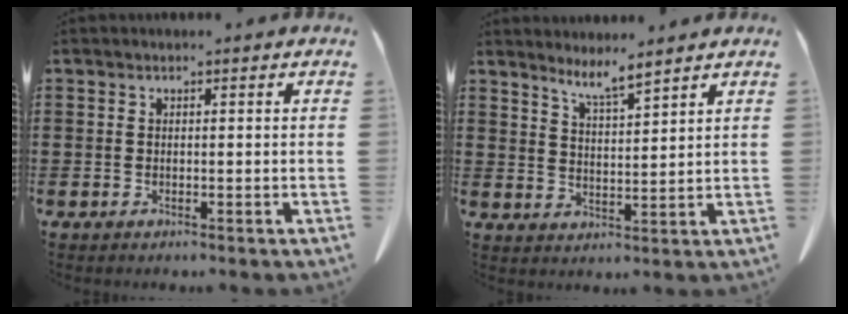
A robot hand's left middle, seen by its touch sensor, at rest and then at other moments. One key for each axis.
{"total": 4.7, "fx": 4.2, "fy": -0.4, "fz": 2.0, "tx": -0.053, "ty": -0.016, "tz": 0.074}